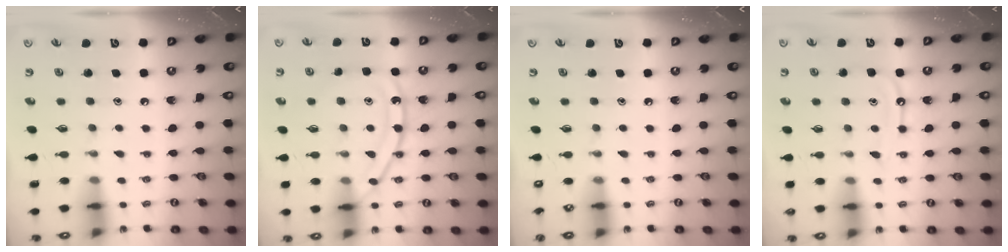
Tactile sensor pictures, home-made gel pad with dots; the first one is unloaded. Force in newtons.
{"total": 15.2, "press": 15.2, "slide": 1.3}
{"total": 0.0}
{"total": 8.7, "press": 8.7, "slide": 0.9}